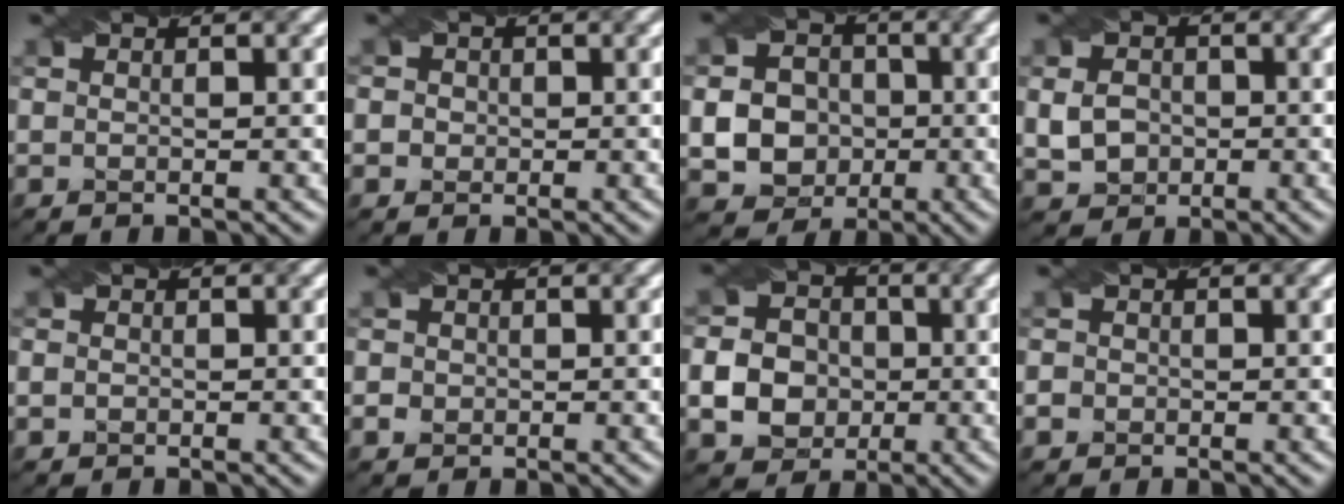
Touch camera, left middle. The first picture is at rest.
{"total": 1.6, "force": [0.1, 1.5, 0.4], "torque": [0.006, 0.010, -0.003]}
{"total": 8.3, "force": [-1.3, 7.5, 3.2], "torque": [-0.063, 0.000, -0.044]}
{"total": 3.2, "force": [-0.6, 2.7, 1.7], "torque": [-0.036, -0.003, -0.011]}
{"total": 0.7, "force": [-0.1, 0.7, 0.0], "torque": [0.005, -0.003, -0.006]}
{"total": 0.9, "force": [-0.2, 0.9, 0.1], "torque": [0.003, -0.004, -0.001]}
{"total": 6.1, "force": [-1.3, 5.4, 2.4], "torque": [-0.042, -0.003, -0.041]}
{"total": 1.1, "force": [-0.4, 1.0, 0.0], "torque": [0.014, -0.001, -0.007]}